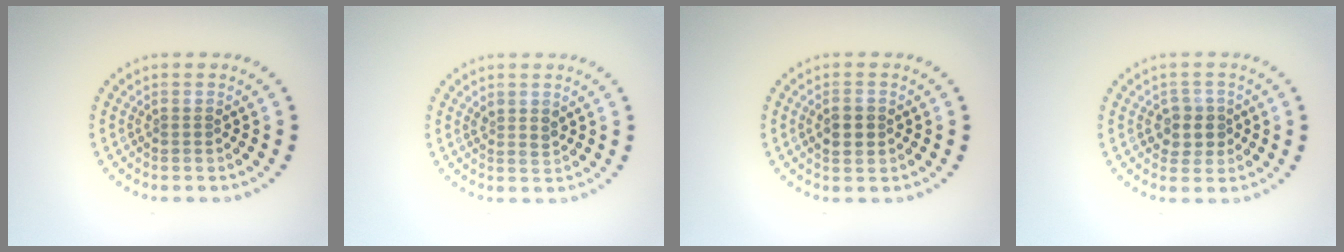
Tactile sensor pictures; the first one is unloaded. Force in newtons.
{"total": 1.2, "press": 1.0, "slide": 0.6}
{"total": 2.5, "press": 2.4, "slide": 0.3}
{"total": 2.4, "press": 2.3, "slide": 0.8}